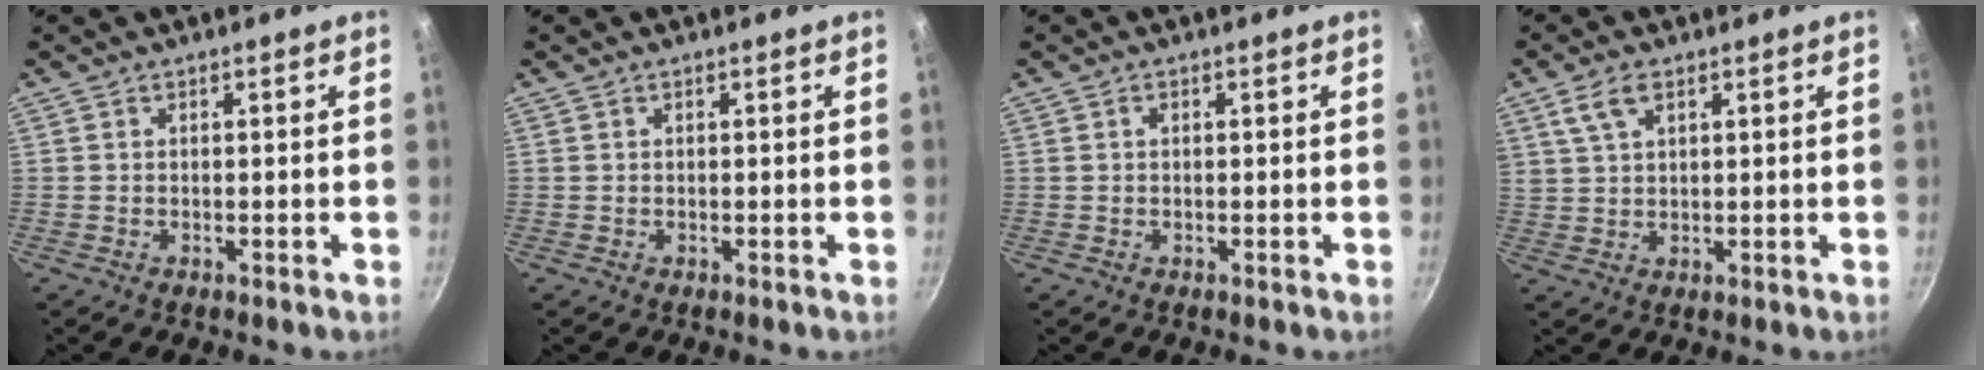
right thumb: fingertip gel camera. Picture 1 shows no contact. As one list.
[{"total": 0.0}, {"total": 0.7, "force": [0.2, 0.5, 0.5], "torque": [-0.007, 0.004, 0.002]}, {"total": 5.1, "force": [2.6, 2.7, 3.4], "torque": [-0.057, 0.000, 0.053]}]